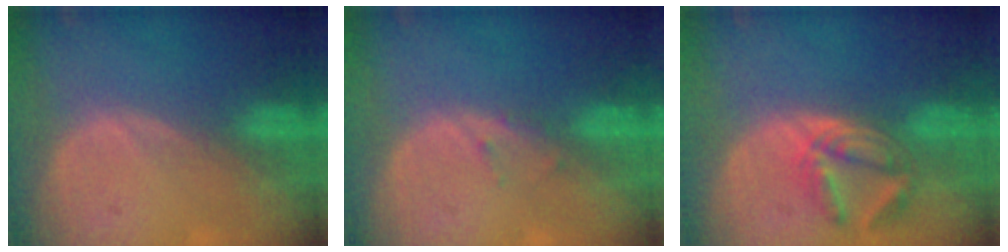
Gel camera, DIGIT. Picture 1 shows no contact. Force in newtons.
{"total": 0.8, "press": 0.8, "slide": 0.2}
{"total": 5.5, "press": 5.3, "slide": 1.4}